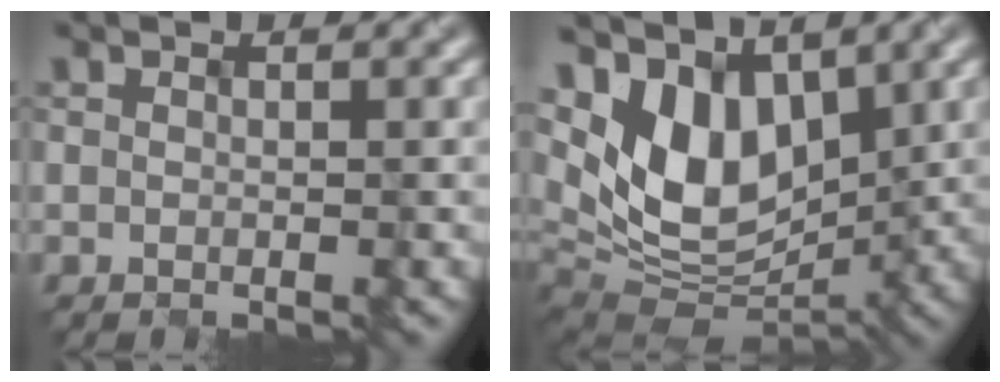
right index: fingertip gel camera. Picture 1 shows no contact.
{"total": 8.0, "force": [3.0, 4.8, 5.6], "torque": [-0.118, -0.007, 0.054]}